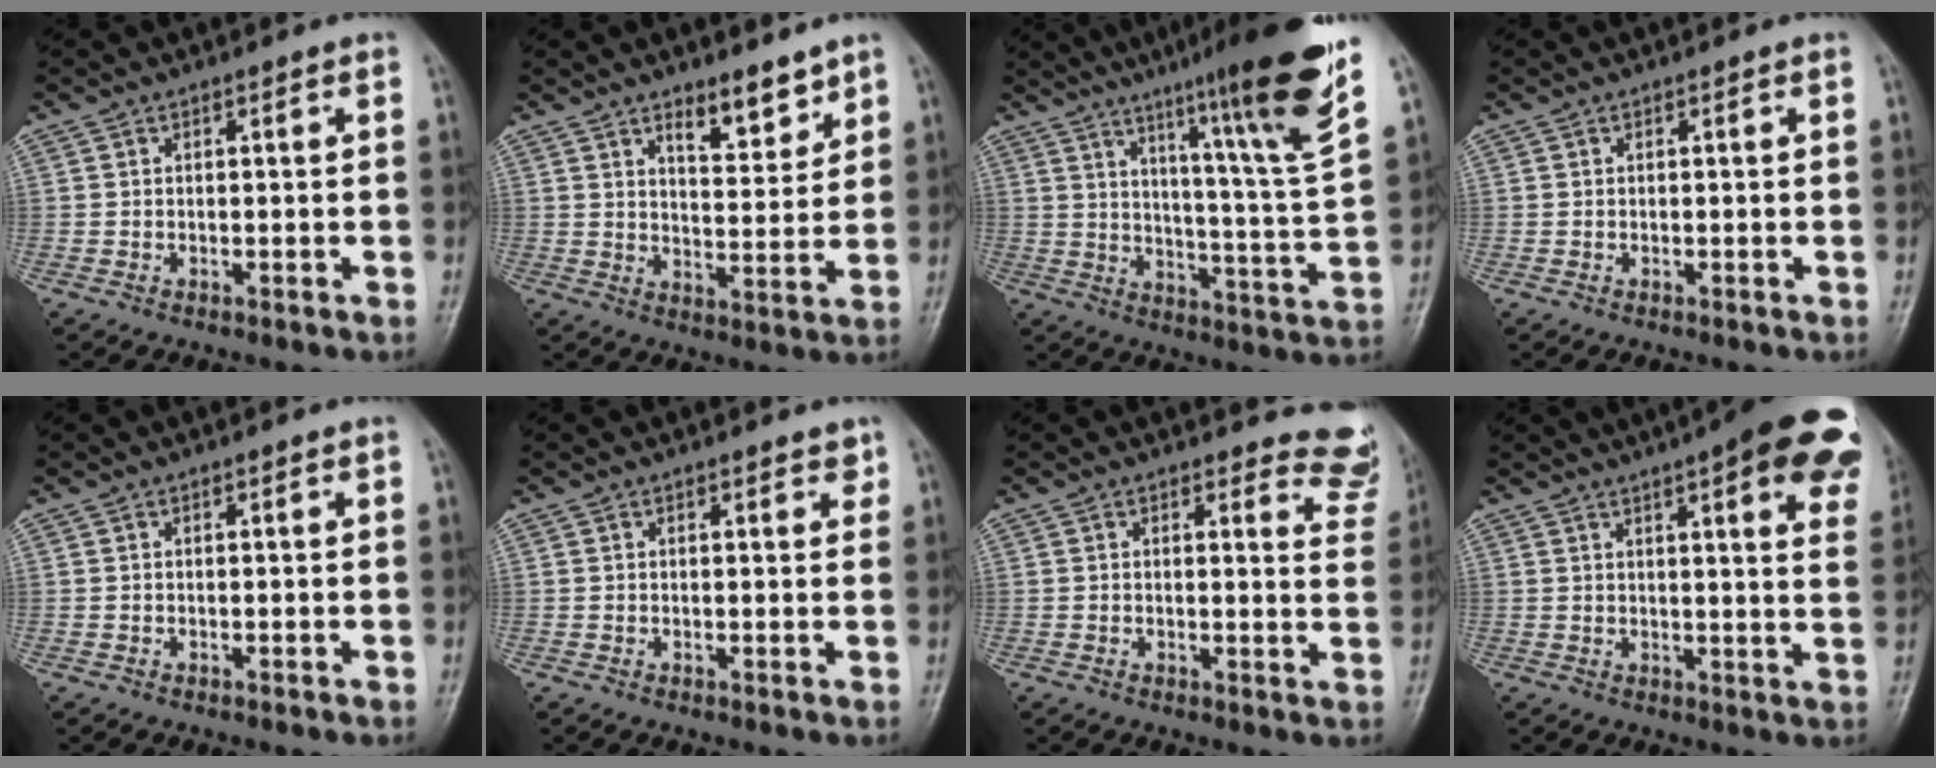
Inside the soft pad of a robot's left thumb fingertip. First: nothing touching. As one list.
[{"total": 7.6, "force": [5.4, 2.8, 4.5], "torque": [-0.047, -0.043, 0.086]}, {"total": 19.5, "force": [12.9, -0.1, 14.7], "torque": [-0.196, -0.075, 0.180]}, {"total": 0.0}, {"total": 0.0}, {"total": 2.0, "force": [1.6, 0.8, 1.1], "torque": [-0.001, -0.007, 0.016]}, {"total": 8.7, "force": [8.3, 2.6, 0.8], "torque": [0.040, -0.065, 0.059]}, {"total": 19.8, "force": [11.0, 5.0, 15.7], "torque": [-0.178, -0.019, 0.121]}]